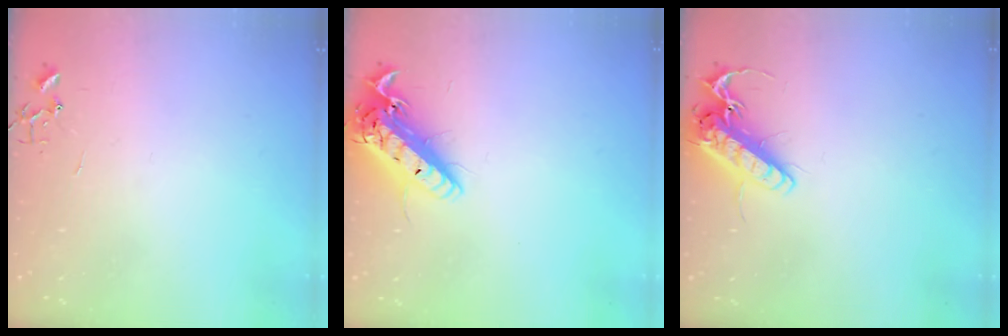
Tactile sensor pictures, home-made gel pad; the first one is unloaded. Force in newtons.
{"total": 17.4, "press": 16.9, "slide": 4.1}
{"total": 13.8, "press": 13.6, "slide": 2.4}